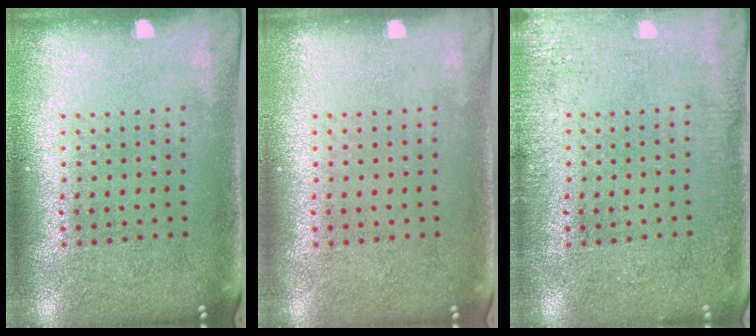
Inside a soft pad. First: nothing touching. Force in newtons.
{"total": 0.0}
{"total": 2.5, "press": 2.4, "slide": 0.5}